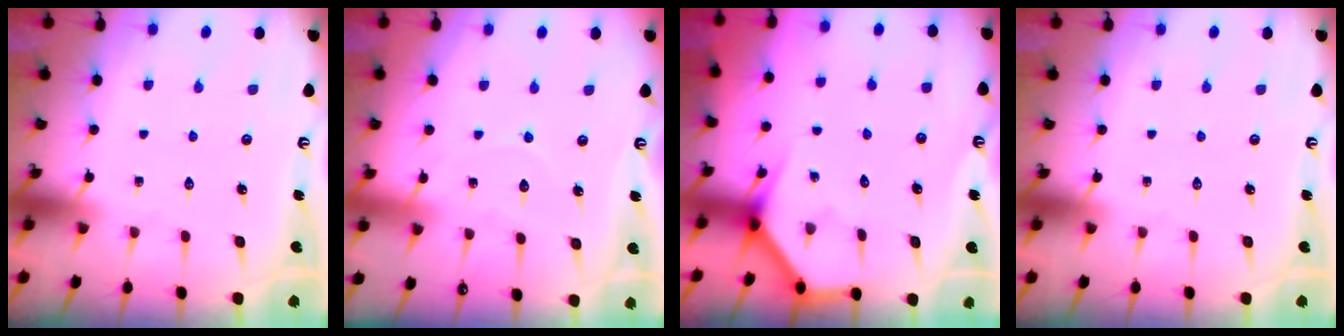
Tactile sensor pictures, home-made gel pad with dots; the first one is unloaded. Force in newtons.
{"total": 5.1, "press": 5.1, "slide": 0.5}
{"total": 3.7, "press": 3.7, "slide": 0.3}
{"total": 0.0}